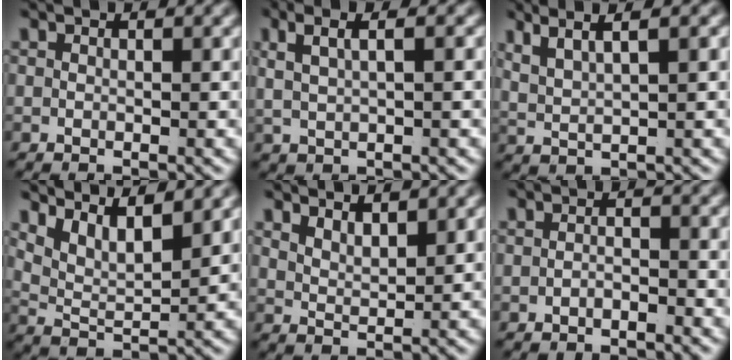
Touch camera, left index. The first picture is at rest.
{"total": 4.0, "force": [1.5, 1.9, 3.2], "torque": [-0.051, 0.018, 0.026]}
{"total": 5.2, "force": [2.8, 2.6, 3.6], "torque": [-0.067, 0.012, 0.047]}
{"total": 5.6, "force": [2.7, 3.2, 3.6], "torque": [-0.071, -0.011, 0.049]}
{"total": 2.4, "force": [2.1, 0.5, 1.1], "torque": [-0.024, -0.012, 0.043]}
{"total": 1.1, "force": [-1.0, 0.0, 0.4], "torque": [-0.004, -0.002, -0.019]}